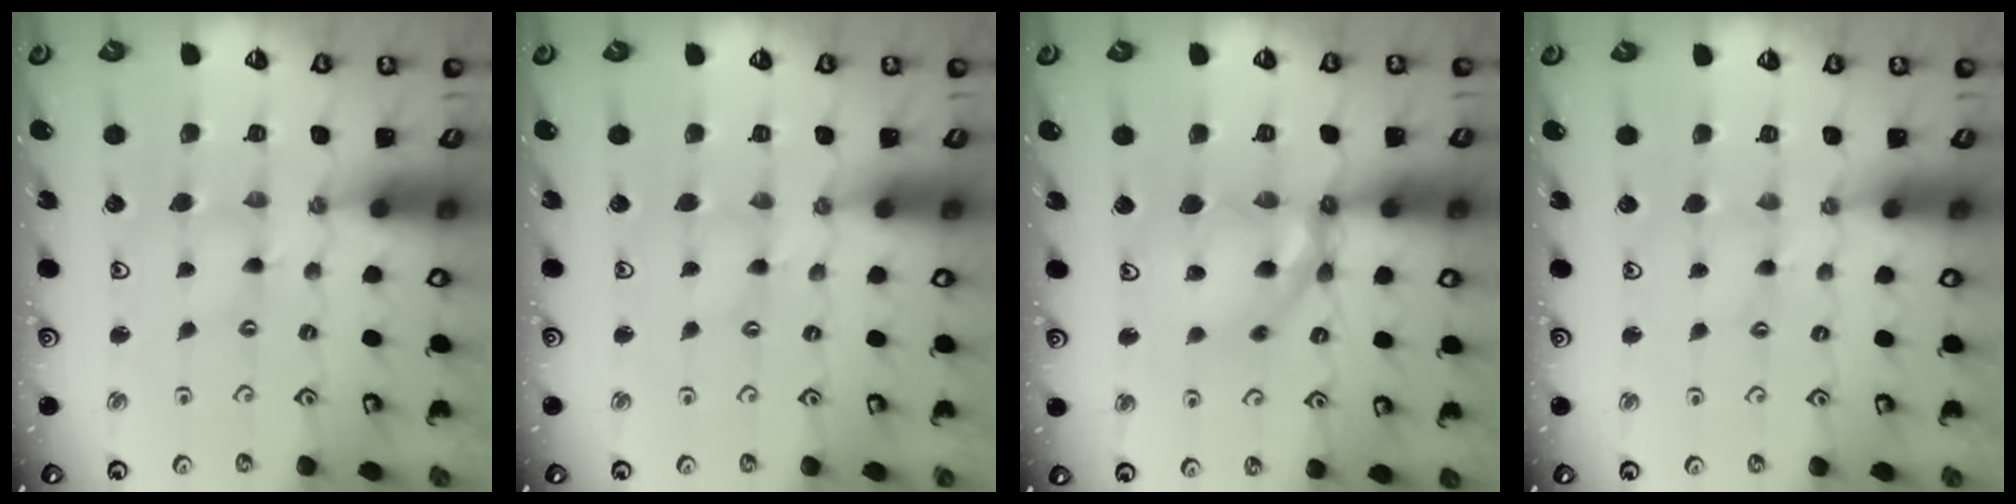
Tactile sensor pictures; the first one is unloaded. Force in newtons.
{"total": 0.0}
{"total": 13.6, "press": 13.5, "slide": 2.1}
{"total": 1.8, "press": 1.8, "slide": 0.3}